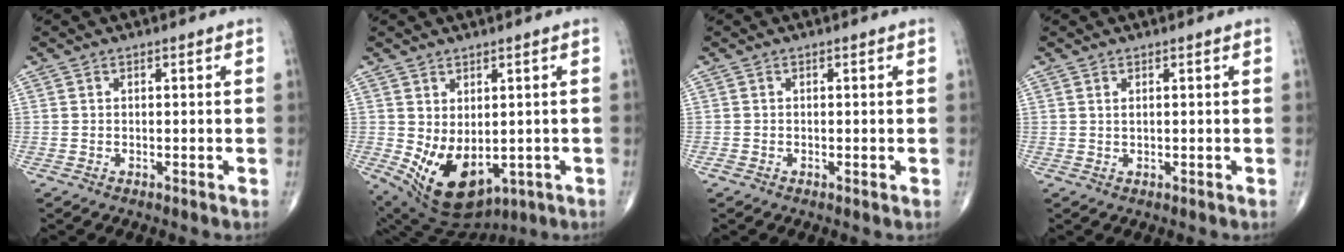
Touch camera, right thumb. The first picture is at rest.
{"total": 12.1, "force": [-1.9, 7.4, 9.4], "torque": [-0.148, -0.007, 0.003]}
{"total": 0.7, "force": [-0.2, 0.4, 0.5], "torque": [-0.006, -0.001, -0.008]}
{"total": 0.7, "force": [0.4, 0.2, 0.5], "torque": [-0.011, 0.000, 0.007]}